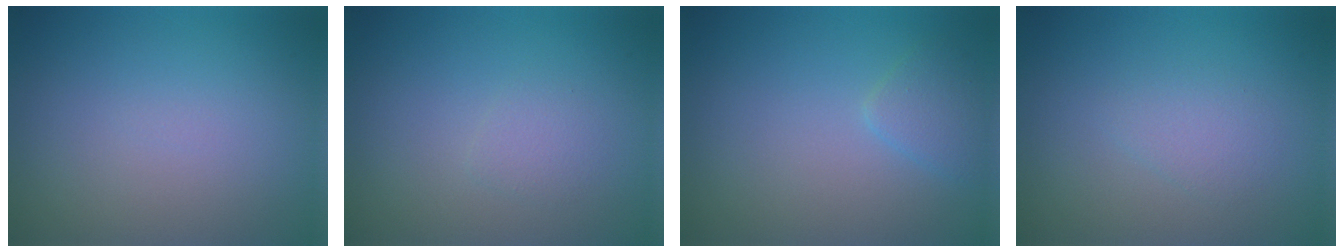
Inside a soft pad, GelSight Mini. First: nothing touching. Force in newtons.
{"total": 1.0, "press": 1.0, "slide": 0.1}
{"total": 1.6, "press": 1.6, "slide": 0.1}
{"total": 1.4, "press": 1.4, "slide": 0.0}